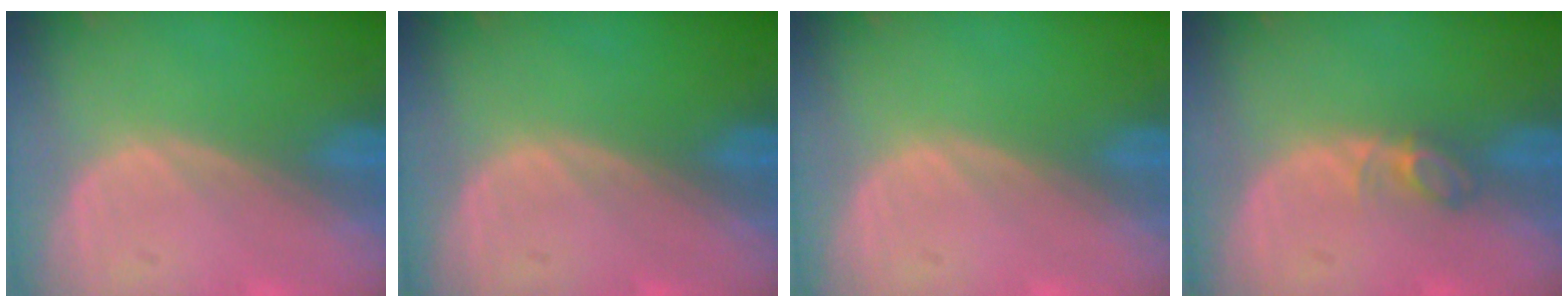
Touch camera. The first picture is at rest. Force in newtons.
{"total": 0.0}
{"total": 0.0}
{"total": 2.4, "press": 2.4, "slide": 0.4}